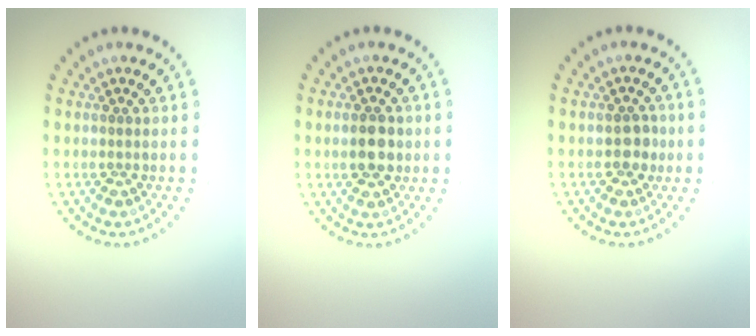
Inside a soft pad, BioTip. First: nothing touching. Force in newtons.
{"total": 3.1, "press": 3.1, "slide": 0.1}
{"total": 1.9, "press": 1.8, "slide": 0.3}